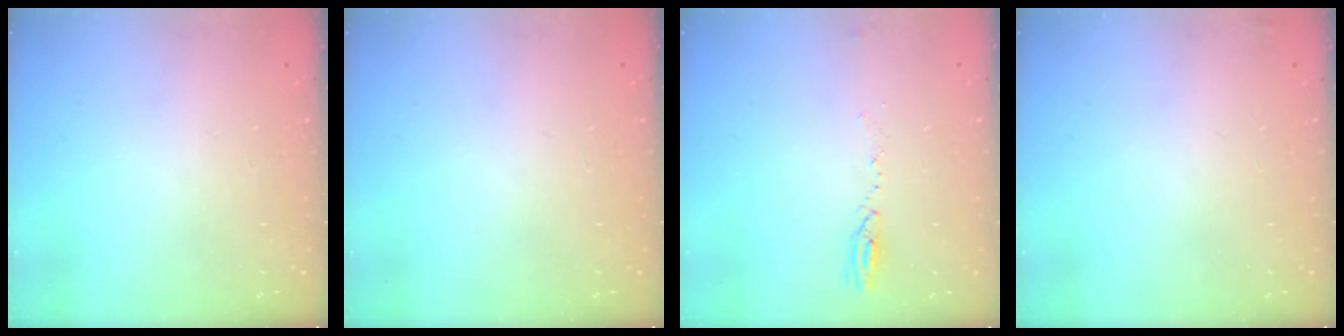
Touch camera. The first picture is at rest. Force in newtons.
{"total": 0.0}
{"total": 3.7, "press": 3.6, "slide": 1.1}
{"total": 2.3, "press": 2.2, "slide": 0.8}